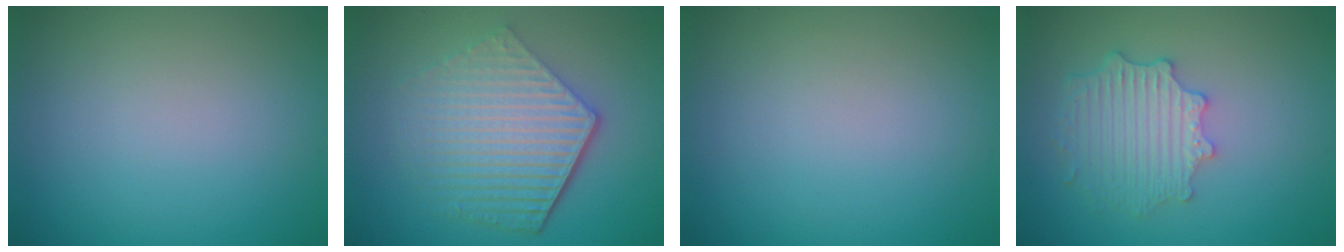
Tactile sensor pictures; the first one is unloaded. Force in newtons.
{"total": 6.0, "press": 4.5, "slide": 4.0}
{"total": 0.0}
{"total": 4.5, "press": 3.7, "slide": 2.5}